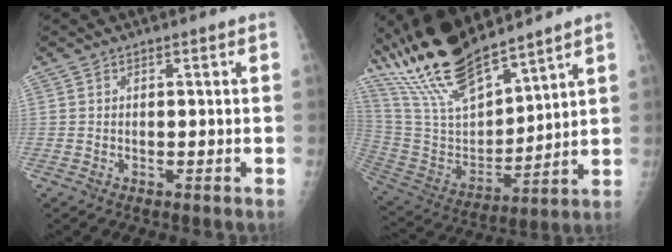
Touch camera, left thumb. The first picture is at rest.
{"total": 20.2, "force": [16.6, 5.4, 10.1], "torque": [-0.165, -0.076, 0.327]}